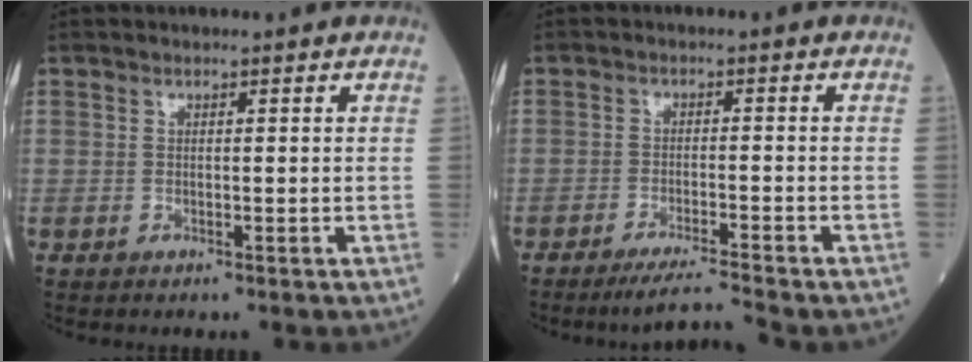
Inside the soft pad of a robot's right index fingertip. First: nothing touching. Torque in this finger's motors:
{"motor_torque": [-0.25, -0.19, 0.11, 0.02]}